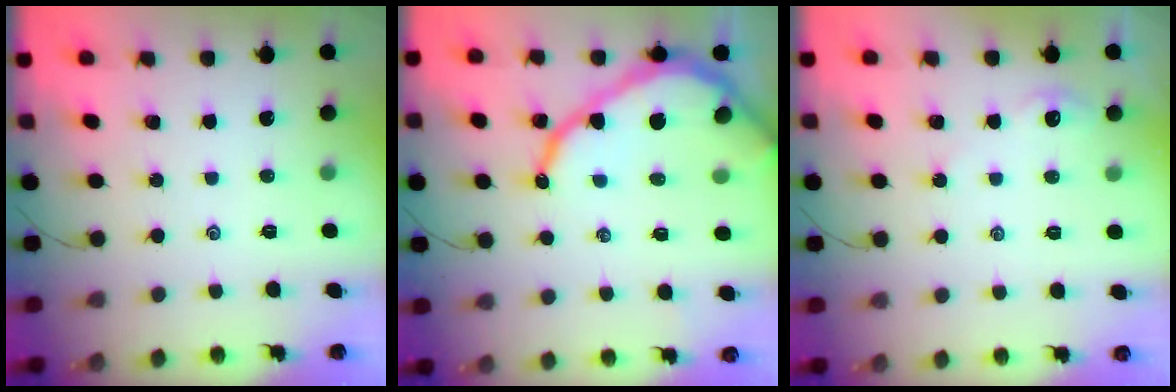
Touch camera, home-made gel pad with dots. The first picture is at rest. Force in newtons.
{"total": 13.2, "press": 13.2, "slide": 1.2}
{"total": 3.0, "press": 3.0, "slide": 0.6}